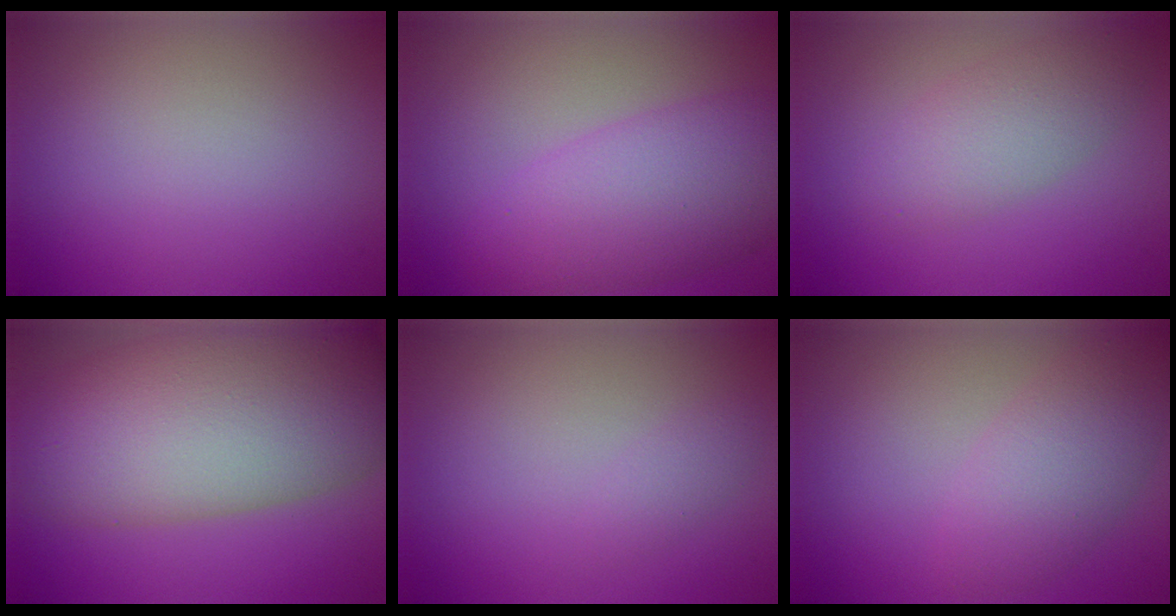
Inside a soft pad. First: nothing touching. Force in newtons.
{"total": 7.2, "press": 7.2, "slide": 0.3}
{"total": 3.6, "press": 3.6, "slide": 0.1}
{"total": 13.6, "press": 13.6, "slide": 0.7}
{"total": 0.9, "press": 0.9, "slide": 0.0}
{"total": 4.4, "press": 4.3, "slide": 0.2}